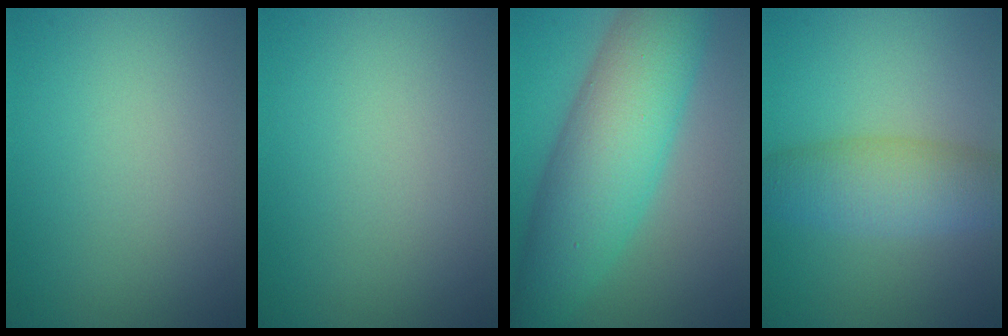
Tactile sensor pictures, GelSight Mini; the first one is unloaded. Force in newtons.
{"total": 0.0}
{"total": 9.2, "press": 9.2, "slide": 0.3}
{"total": 4.7, "press": 4.7, "slide": 0.1}